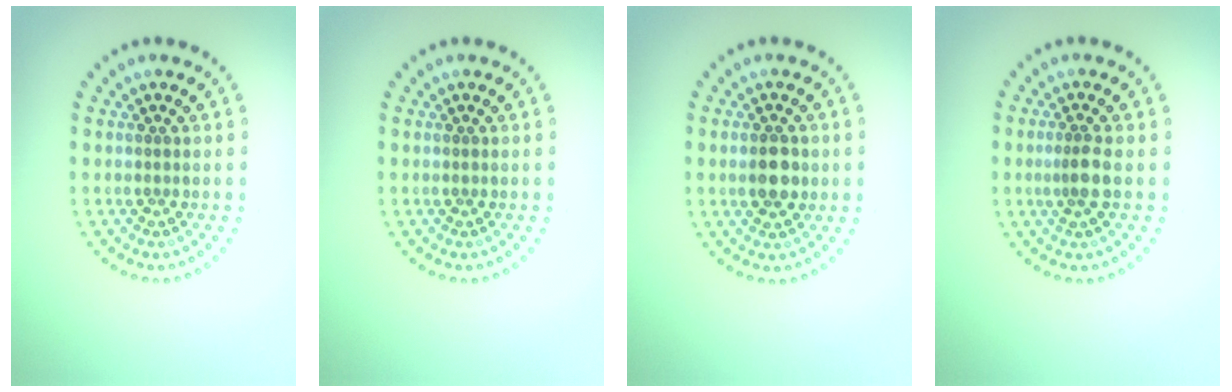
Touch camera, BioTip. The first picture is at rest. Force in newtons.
{"total": 0.0}
{"total": 3.3, "press": 3.3, "slide": 0.1}
{"total": 2.1, "press": 1.7, "slide": 1.1}